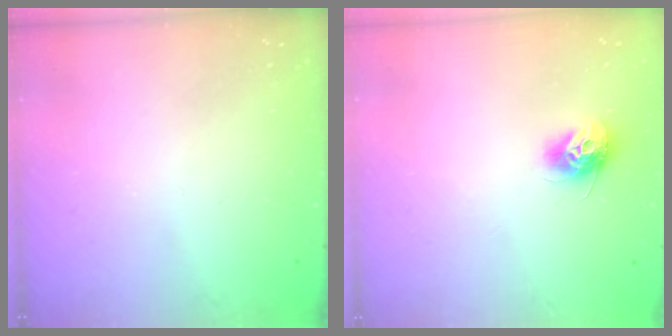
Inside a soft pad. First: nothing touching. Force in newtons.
{"total": 9.5, "press": 9.5, "slide": 0.4}